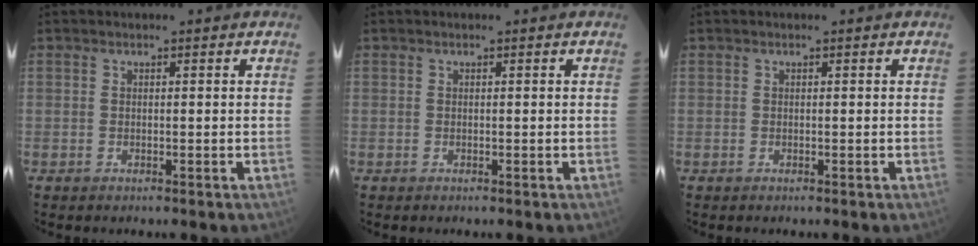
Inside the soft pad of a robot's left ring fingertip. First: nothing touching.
{"total": 0.0}
{"total": 0.0}